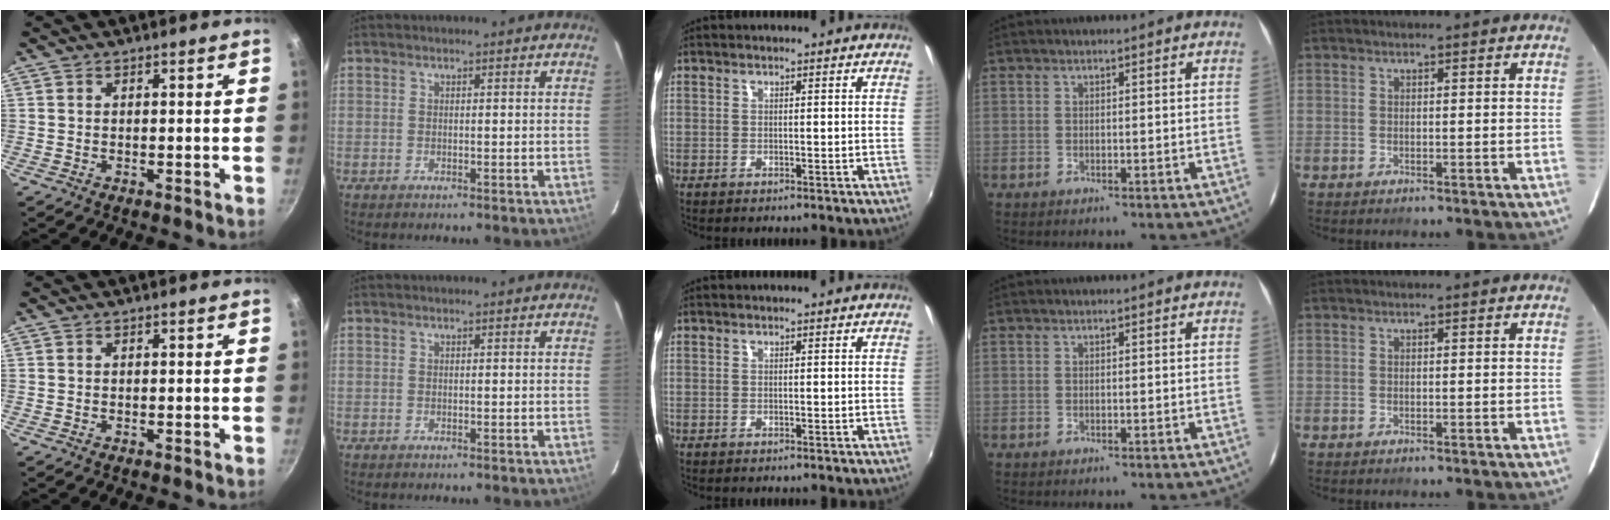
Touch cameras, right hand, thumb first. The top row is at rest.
{}